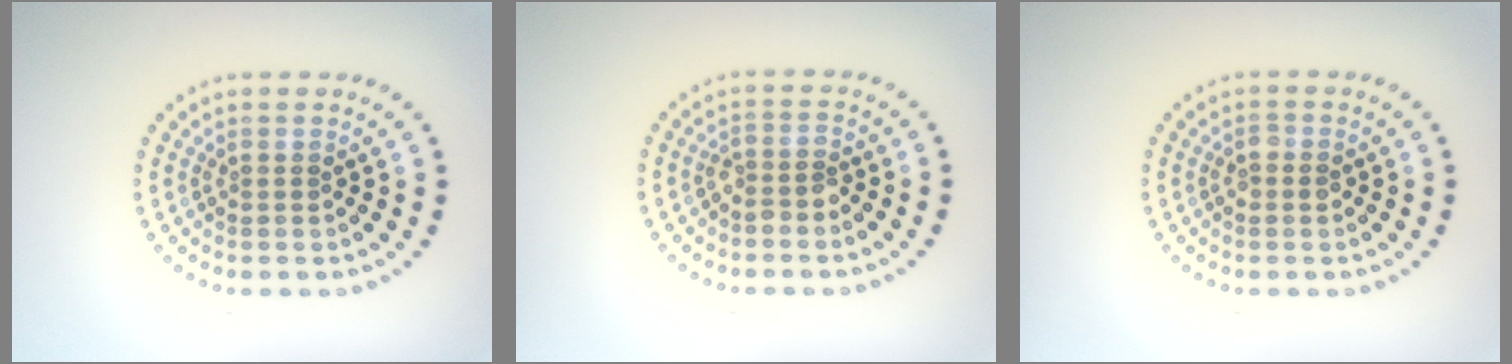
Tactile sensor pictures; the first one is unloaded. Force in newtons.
{"total": 1.7, "press": 1.4, "slide": 1.0}
{"total": 1.0, "press": 1.0, "slide": 0.1}